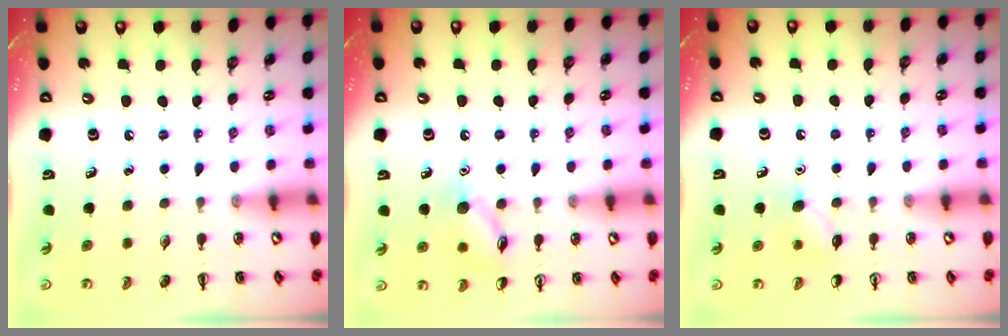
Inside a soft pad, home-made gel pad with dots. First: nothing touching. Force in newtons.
{"total": 9.3, "press": 9.3, "slide": 0.5}
{"total": 6.2, "press": 6.0, "slide": 1.6}